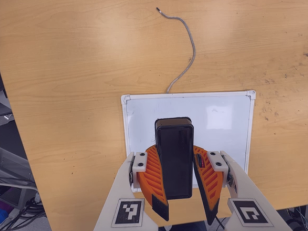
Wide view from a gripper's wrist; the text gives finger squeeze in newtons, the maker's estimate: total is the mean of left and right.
{"total": 11.4, "left": 10.7, "right": 12.2}